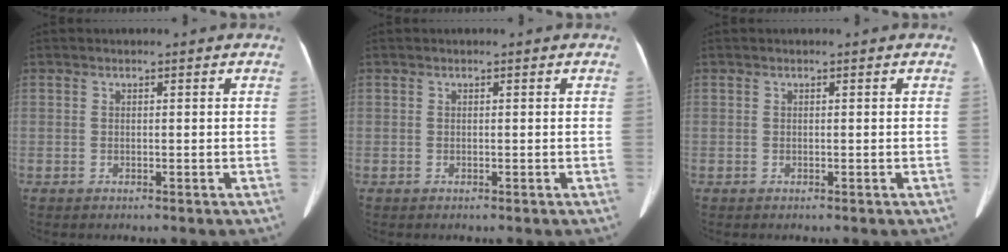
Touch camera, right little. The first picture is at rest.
{"total": 0.0}
{"total": 0.0}